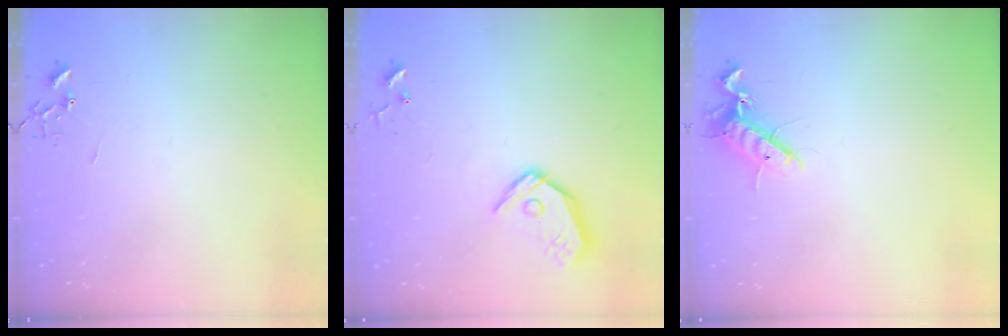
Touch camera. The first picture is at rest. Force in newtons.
{"total": 12.4, "press": 12.2, "slide": 1.9}
{"total": 11.0, "press": 10.9, "slide": 1.9}